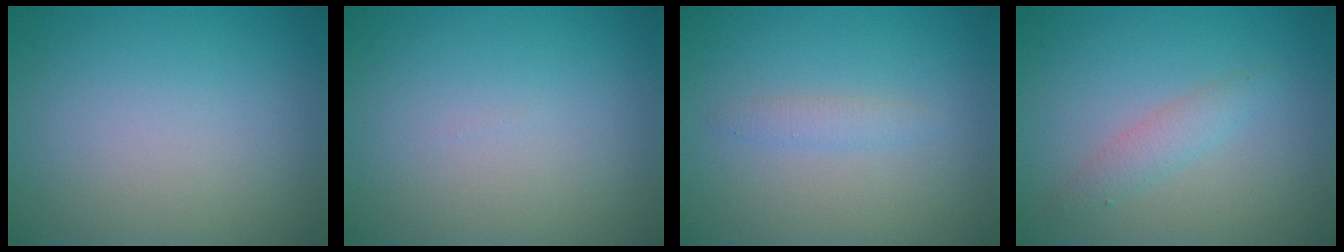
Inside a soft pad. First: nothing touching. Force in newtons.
{"total": 0.0}
{"total": 1.2, "press": 1.2, "slide": 0.1}
{"total": 1.7, "press": 1.7, "slide": 0.1}